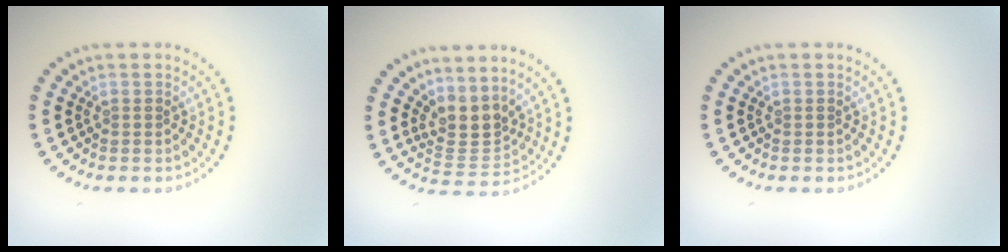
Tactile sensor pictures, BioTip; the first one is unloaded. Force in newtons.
{"total": 3.2, "press": 2.5, "slide": 2.1}
{"total": 0.0}